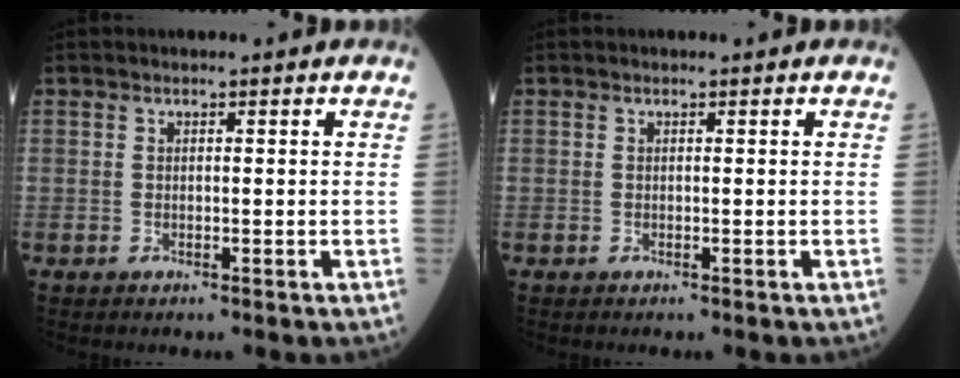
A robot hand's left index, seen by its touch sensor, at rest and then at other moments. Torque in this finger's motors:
{"motor_torque": [-0.01, 0.01, 0.03, 0.00]}